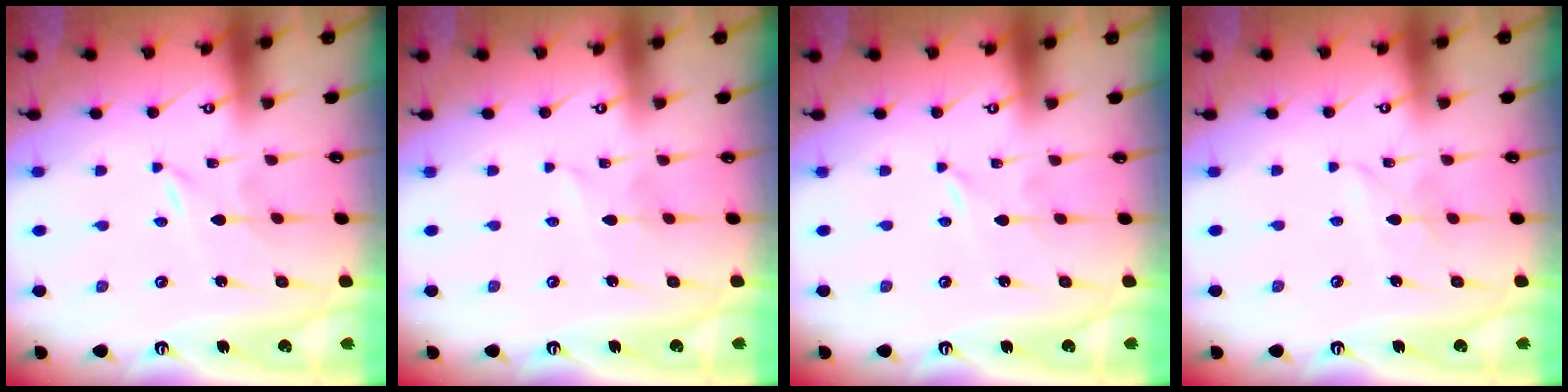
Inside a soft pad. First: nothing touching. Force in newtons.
{"total": 1.9, "press": 1.9, "slide": 0.2}
{"total": 0.0}
{"total": 2.6, "press": 2.6, "slide": 0.2}